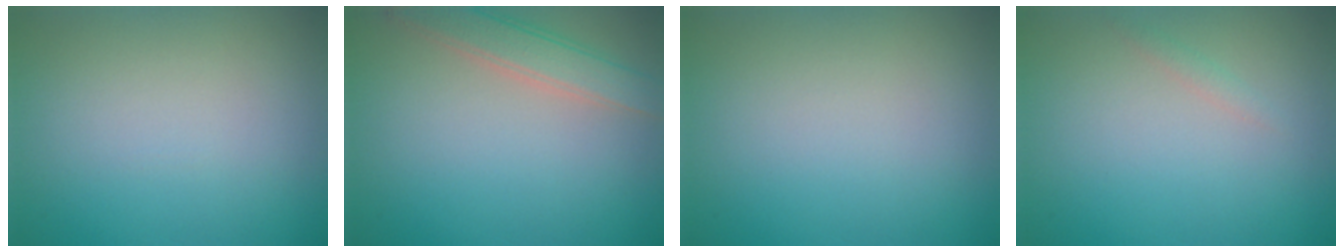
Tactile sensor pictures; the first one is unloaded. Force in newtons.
{"total": 3.3, "press": 3.3, "slide": 0.1}
{"total": 0.0}
{"total": 0.7, "press": 0.7, "slide": 0.1}